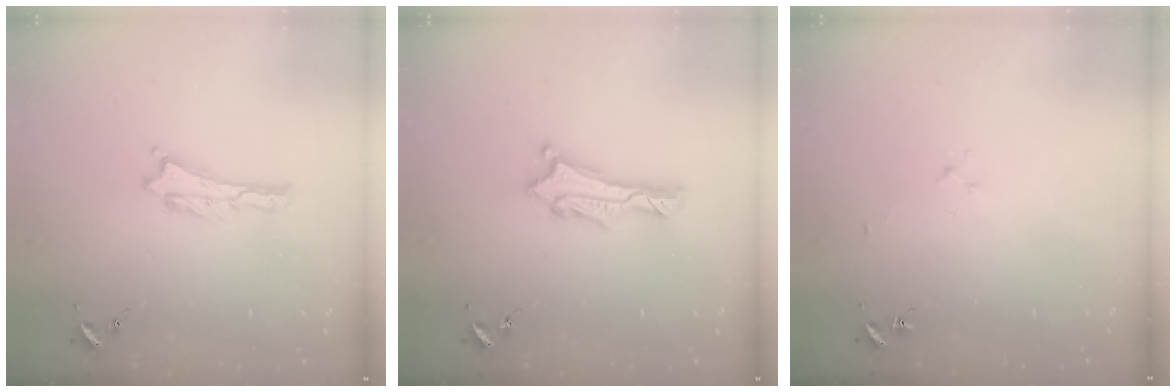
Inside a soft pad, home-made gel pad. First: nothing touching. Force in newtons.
{"total": 1.3, "press": 1.3, "slide": 0.1}
{"total": 1.9, "press": 1.9, "slide": 0.3}